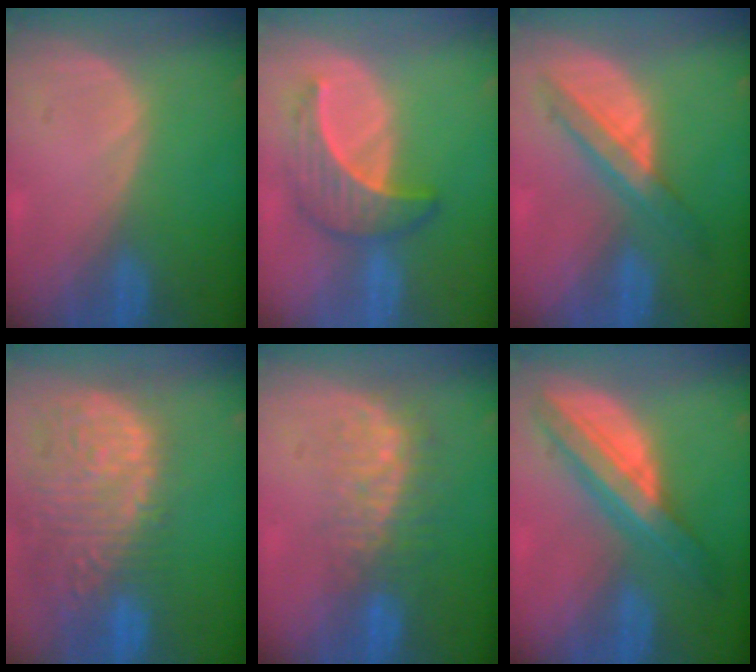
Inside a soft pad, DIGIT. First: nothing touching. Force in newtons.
{"total": 6.9, "press": 6.3, "slide": 2.9}
{"total": 5.8, "press": 5.8, "slide": 0.4}
{"total": 14.9, "press": 12.3, "slide": 8.3}
{"total": 8.3, "press": 7.4, "slide": 3.7}
{"total": 8.5, "press": 8.5, "slide": 0.5}